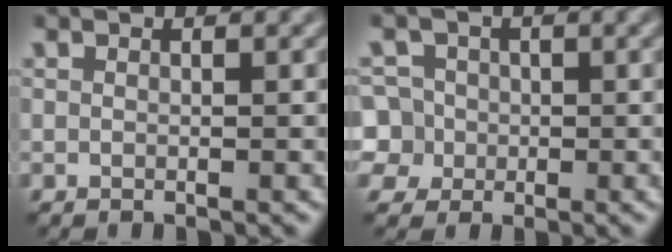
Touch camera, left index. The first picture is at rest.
{"total": 5.9, "force": [-0.3, 5.7, 1.8], "torque": [-0.033, 0.036, -0.027]}